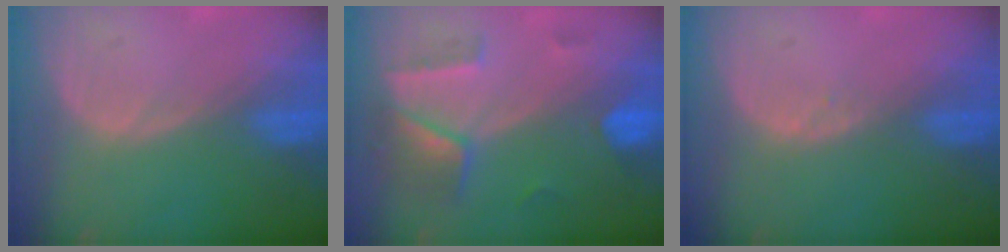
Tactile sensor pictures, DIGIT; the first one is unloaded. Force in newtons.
{"total": 7.3, "press": 6.4, "slide": 3.5}
{"total": 0.7, "press": 0.5, "slide": 0.5}